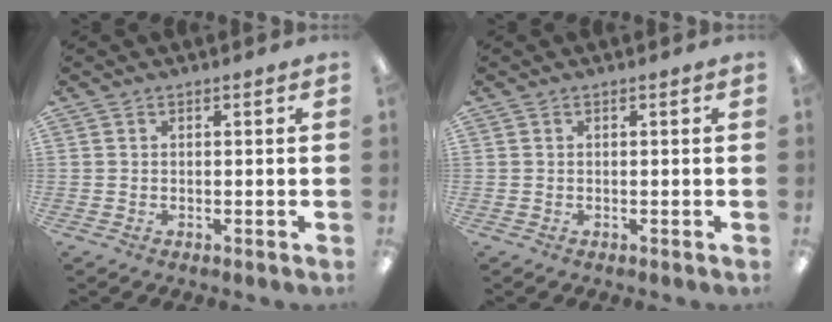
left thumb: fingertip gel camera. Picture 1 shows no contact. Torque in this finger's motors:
{"motor_torque": [0.00, 0.00, 0.00, 0.00, 0.00]}